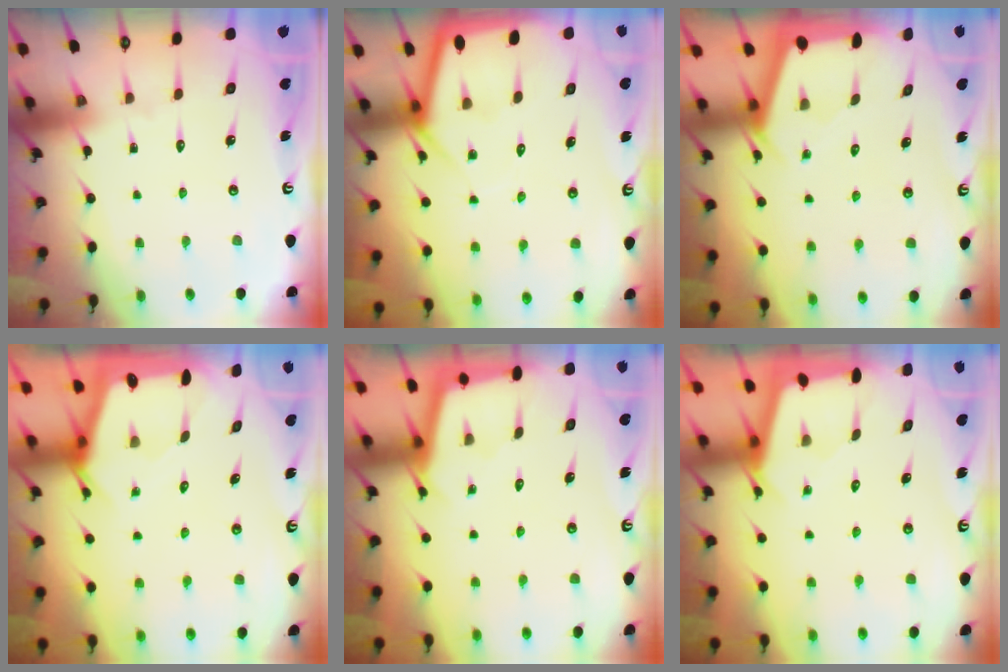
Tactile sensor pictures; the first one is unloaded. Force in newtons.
{"total": 6.0, "press": 5.9, "slide": 0.5}
{"total": 2.4, "press": 2.3, "slide": 0.3}
{"total": 2.5, "press": 2.5, "slide": 0.2}
{"total": 2.5, "press": 2.5, "slide": 0.2}
{"total": 2.4, "press": 2.4, "slide": 0.3}